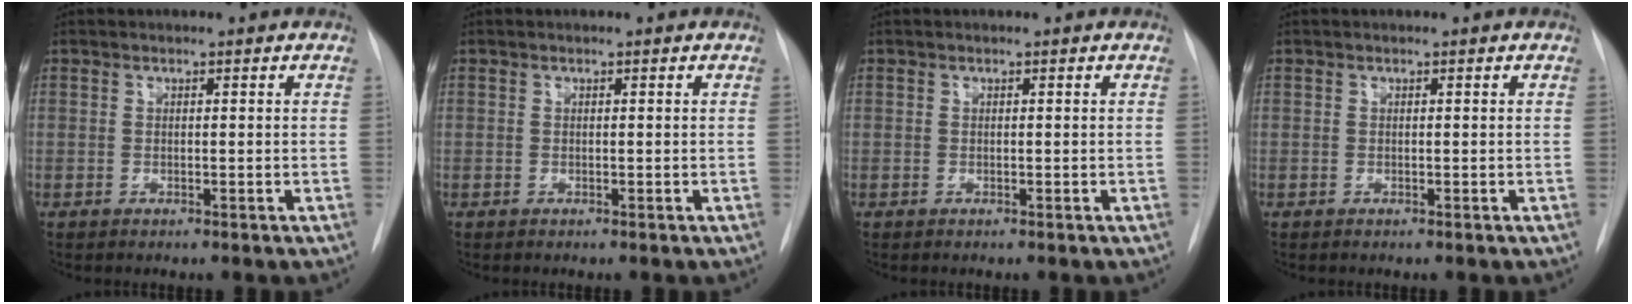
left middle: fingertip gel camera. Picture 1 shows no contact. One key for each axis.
{"total": 0.0}
{"total": 0.0}
{"total": 0.0}